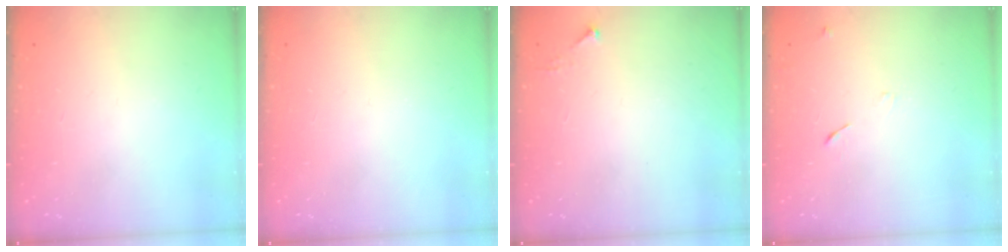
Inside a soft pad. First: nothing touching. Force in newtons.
{"total": 0.0}
{"total": 3.1, "press": 3.1, "slide": 0.4}
{"total": 6.2, "press": 6.2, "slide": 0.6}